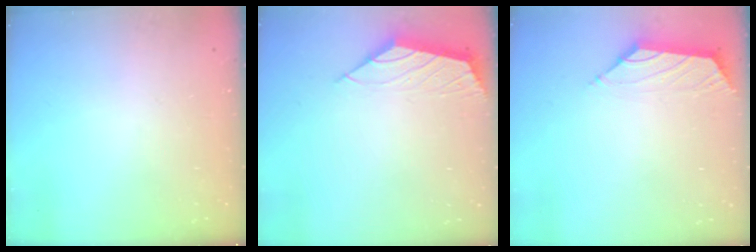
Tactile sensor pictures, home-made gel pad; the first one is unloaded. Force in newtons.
{"total": 2.0, "press": 2.0, "slide": 0.5}
{"total": 1.5, "press": 1.5, "slide": 0.4}